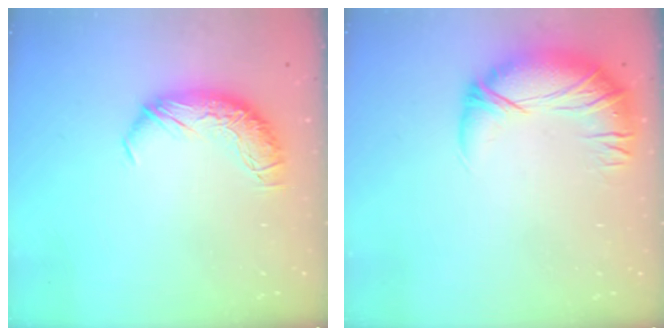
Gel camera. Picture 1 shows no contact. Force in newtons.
{"total": 2.9, "press": 0.1, "slide": 2.9}